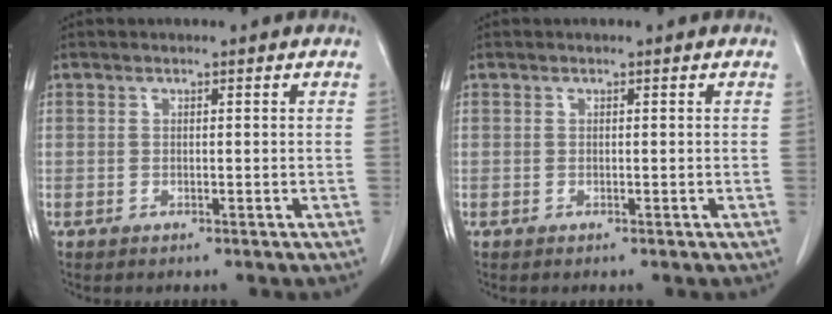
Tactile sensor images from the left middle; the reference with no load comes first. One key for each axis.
{"total": 0.0}